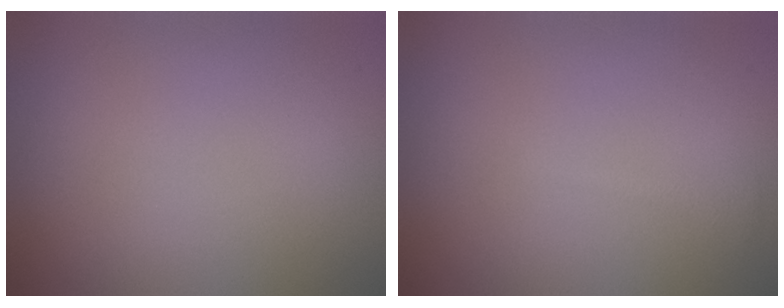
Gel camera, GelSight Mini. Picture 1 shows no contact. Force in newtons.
{"total": 0.6, "press": 0.6, "slide": 0.0}